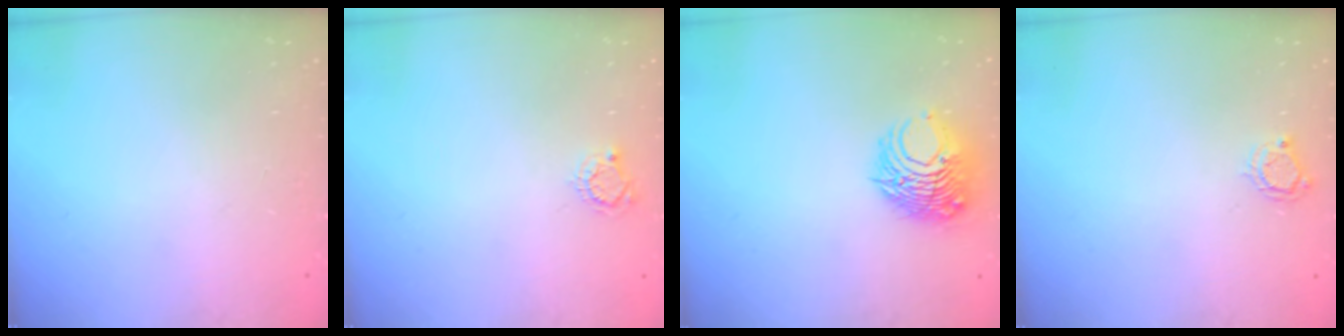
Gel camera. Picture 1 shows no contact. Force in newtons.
{"total": 3.8, "press": 3.8, "slide": 0.4}
{"total": 9.7, "press": 9.7, "slide": 0.9}
{"total": 3.8, "press": 3.8, "slide": 0.4}